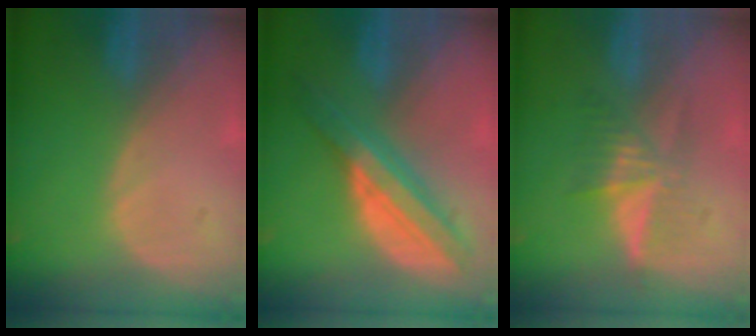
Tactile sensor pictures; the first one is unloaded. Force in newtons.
{"total": 8.4, "press": 8.4, "slide": 0.5}
{"total": 5.2, "press": 4.8, "slide": 1.8}